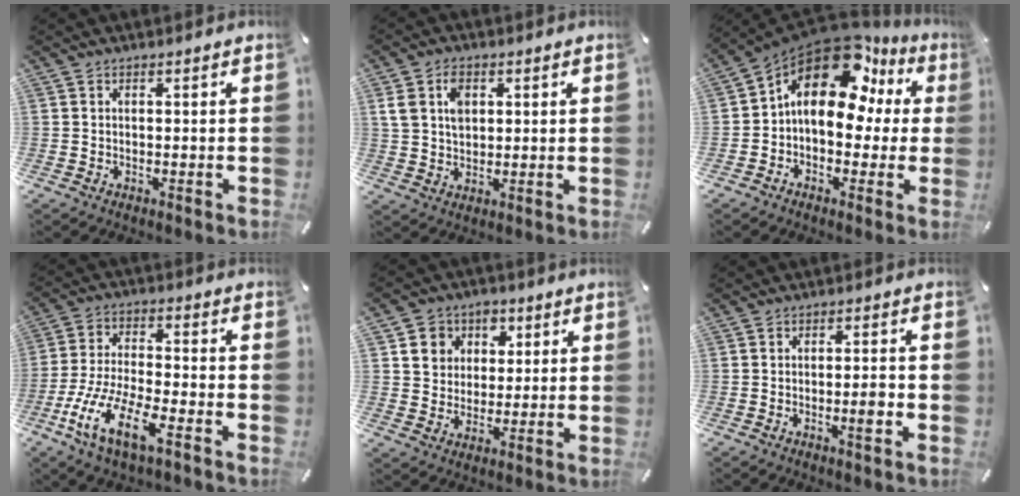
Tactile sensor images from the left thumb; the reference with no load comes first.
{"total": 6.9, "force": [2.2, 5.2, 4.0], "torque": [-0.088, 0.001, 0.034]}
{"total": 15.8, "force": [7.3, 9.3, 10.5], "torque": [-0.190, -0.051, 0.119]}
{"total": 13.5, "force": [-7.1, 4.6, 10.5], "torque": [-0.222, 0.013, -0.128]}
{"total": 7.7, "force": [2.1, 7.3, 1.1], "torque": [-0.013, -0.007, 0.035]}
{"total": 4.0, "force": [-1.2, 1.0, 3.7], "torque": [-0.061, 0.007, -0.021]}